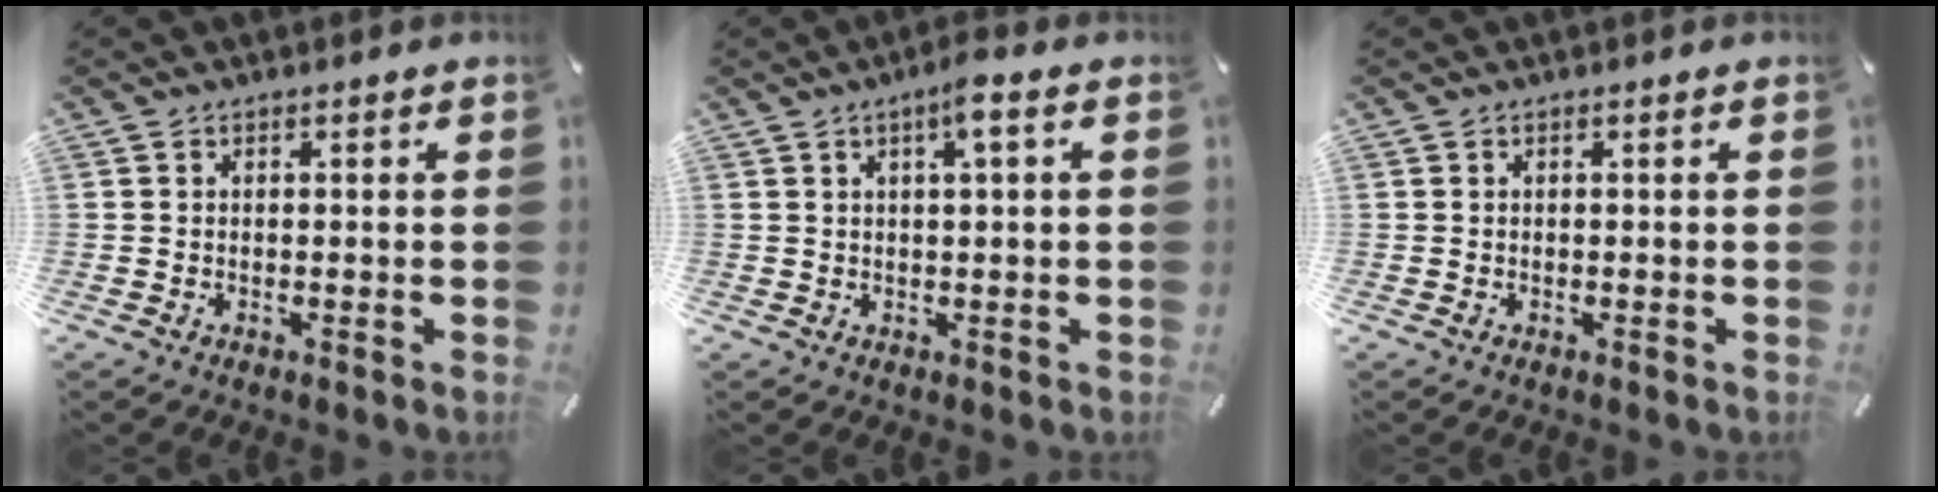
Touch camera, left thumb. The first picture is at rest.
{"total": 3.9, "force": [1.9, 0.5, 3.3], "torque": [-0.060, -0.001, 0.030]}
{"total": 0.0}